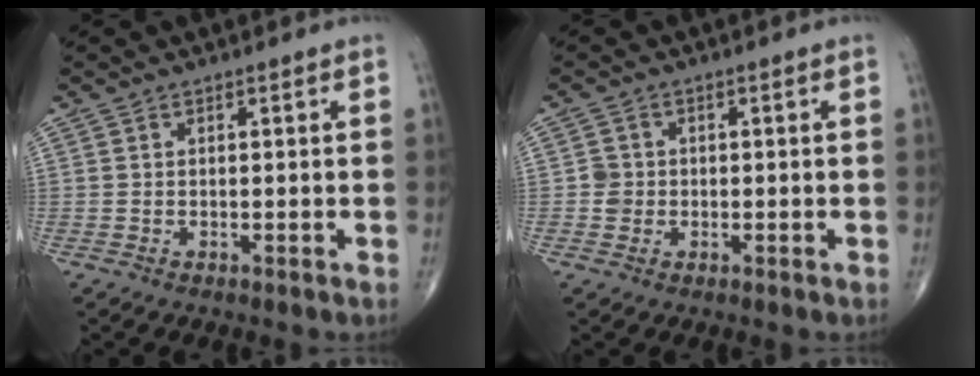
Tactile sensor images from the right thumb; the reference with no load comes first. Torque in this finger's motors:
{"motor_torque": [0.01, 0.18, 0.13, 0.09, -0.01]}